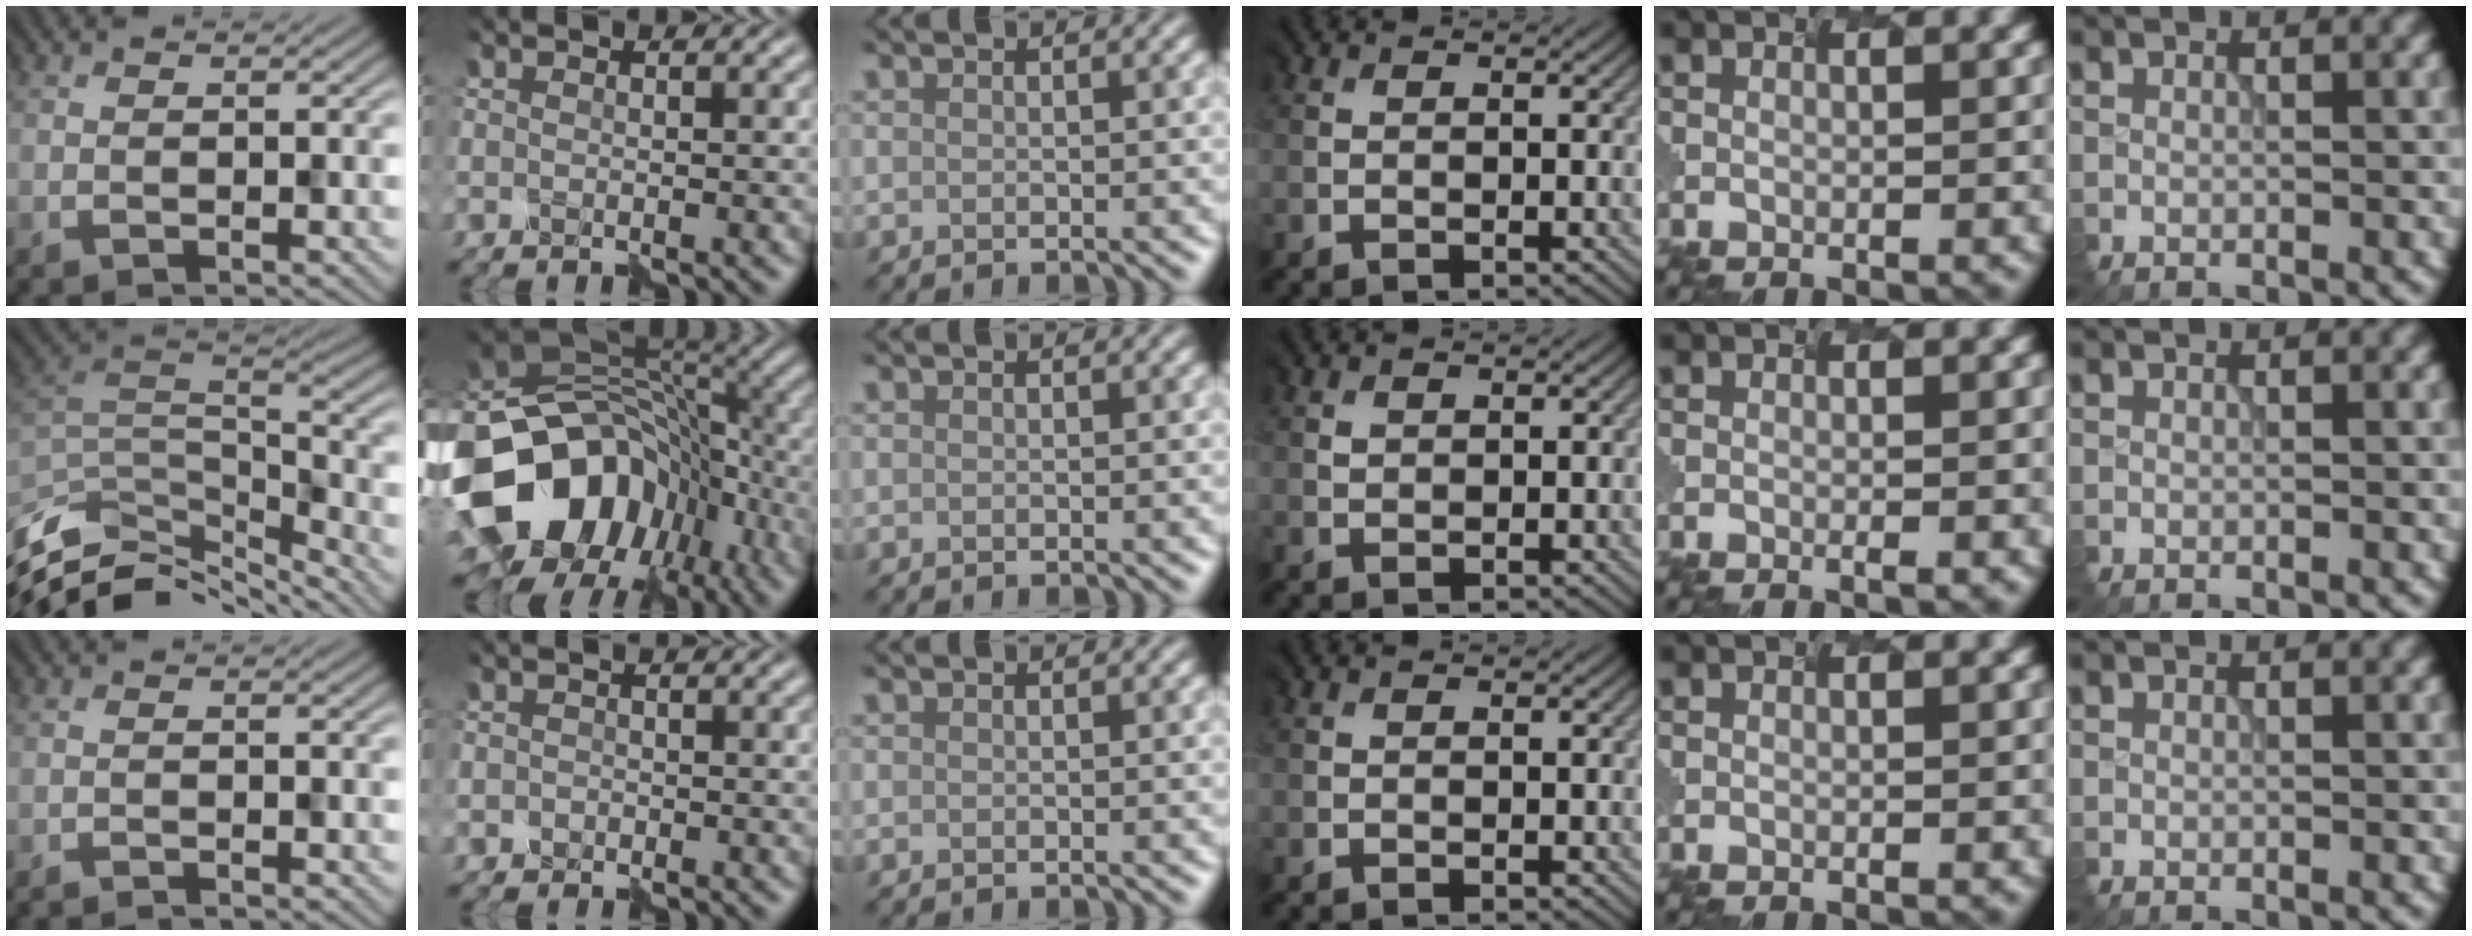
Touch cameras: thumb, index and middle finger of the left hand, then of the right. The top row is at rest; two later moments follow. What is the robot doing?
{"motion": "disassemble", "object": "puzzle pieces"}